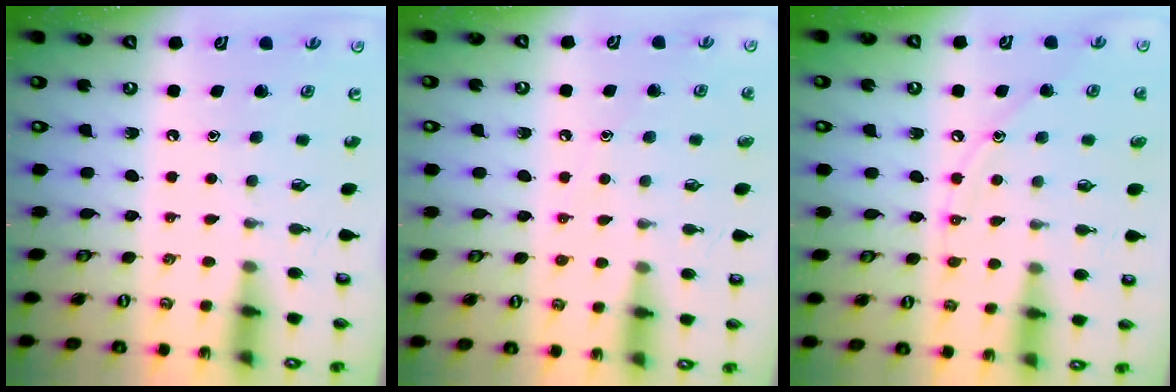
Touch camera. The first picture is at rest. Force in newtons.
{"total": 4.8, "press": 4.8, "slide": 0.5}
{"total": 6.5, "press": 6.5, "slide": 0.5}